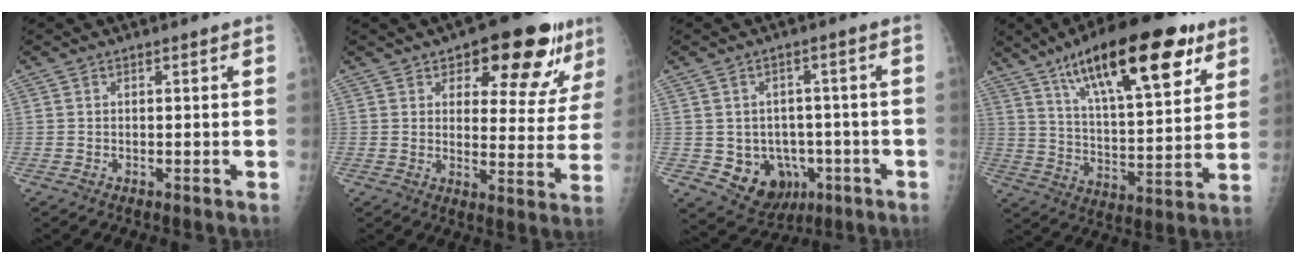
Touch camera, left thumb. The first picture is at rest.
{"total": 15.7, "force": [9.2, 7.0, 10.7], "torque": [-0.082, -0.035, 0.123]}
{"total": 10.1, "force": [-2.7, 8.5, 4.7], "torque": [-0.043, 0.017, -0.021]}
{"total": 24.3, "force": [13.5, 8.0, 18.6], "torque": [-0.270, -0.036, 0.222]}